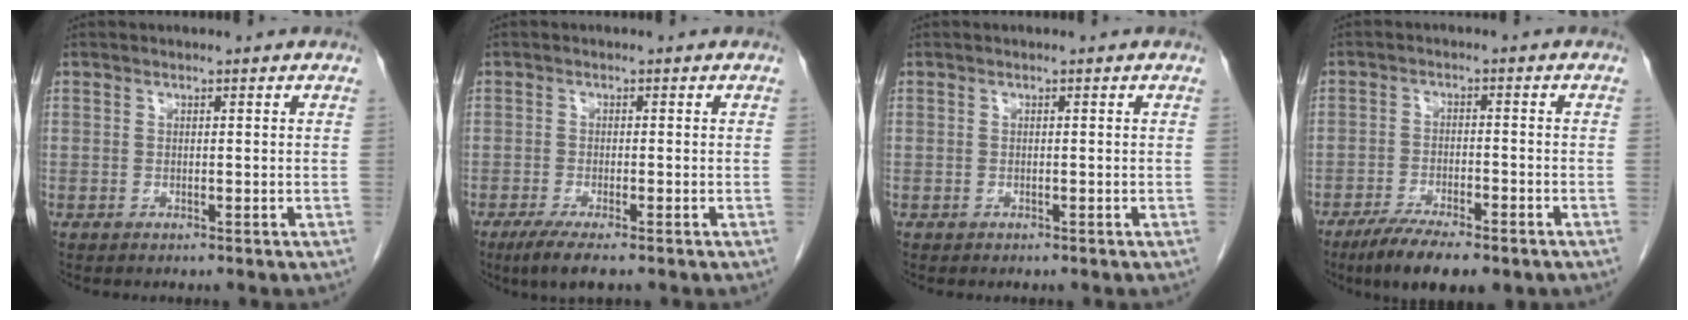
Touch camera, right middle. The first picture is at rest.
{"total": 4.2, "force": [-2.9, 0.4, 3.1], "torque": [-0.059, -0.013, -0.049]}
{"total": 0.0}
{"total": 9.2, "force": [-6.6, 2.4, 6.0], "torque": [-0.095, -0.015, -0.101]}